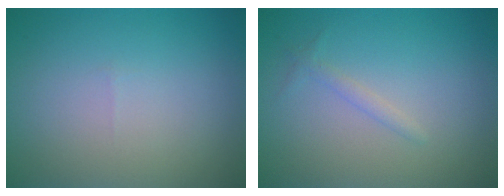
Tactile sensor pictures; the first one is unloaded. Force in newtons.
{"total": 1.0, "press": 1.0, "slide": 0.0}